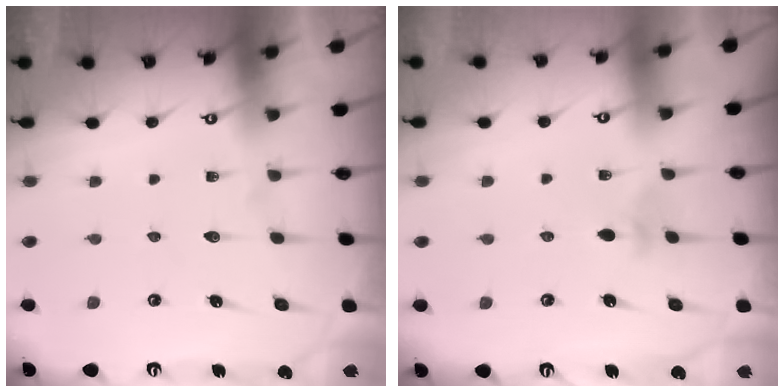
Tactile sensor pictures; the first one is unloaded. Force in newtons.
{"total": 3.2, "press": 3.1, "slide": 0.7}